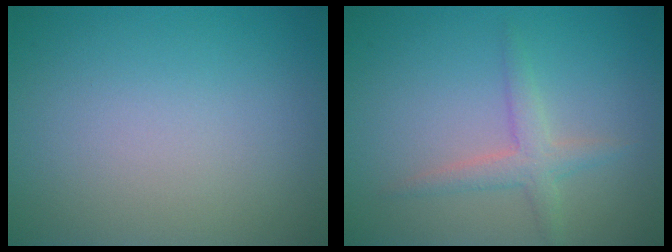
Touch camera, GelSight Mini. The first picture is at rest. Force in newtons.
{"total": 2.3, "press": 2.3, "slide": 0.1}